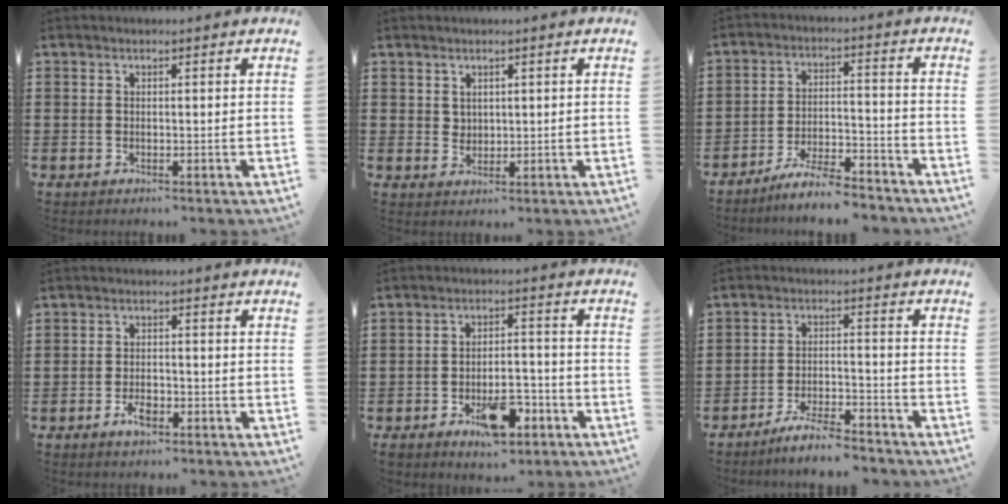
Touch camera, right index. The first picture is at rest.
{"total": 2.0, "force": [1.4, 1.4, 0.3], "torque": [-0.009, 0.007, 0.027]}
{"total": 6.9, "force": [-6.4, 0.3, 2.5], "torque": [-0.051, 0.003, -0.123]}
{"total": 3.2, "force": [-1.6, 1.4, 2.4], "torque": [-0.049, 0.000, -0.030]}
{"total": 8.7, "force": [-4.4, 3.7, 6.5], "torque": [-0.093, 0.010, -0.068]}
{"total": 5.0, "force": [-4.7, 0.3, 1.6], "torque": [-0.034, -0.001, -0.092]}